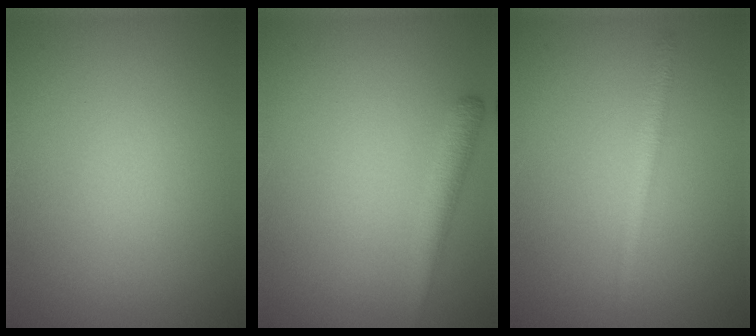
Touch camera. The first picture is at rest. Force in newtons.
{"total": 2.4, "press": 2.4, "slide": 0.1}
{"total": 1.8, "press": 1.8, "slide": 0.0}